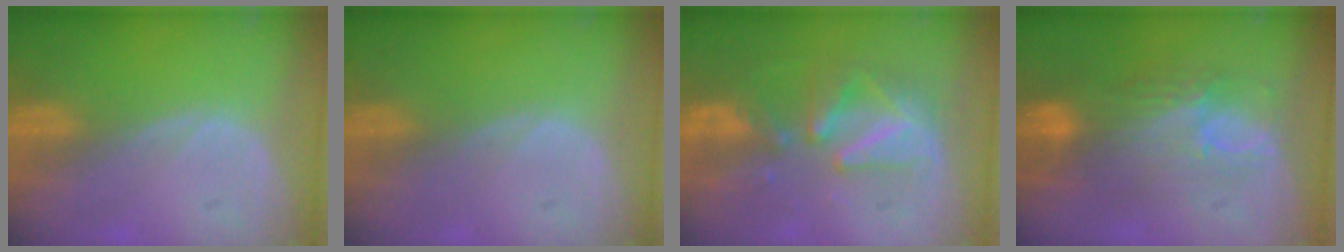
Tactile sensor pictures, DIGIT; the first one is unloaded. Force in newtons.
{"total": 0.0}
{"total": 8.7, "press": 8.2, "slide": 3.0}
{"total": 9.3, "press": 8.4, "slide": 4.0}